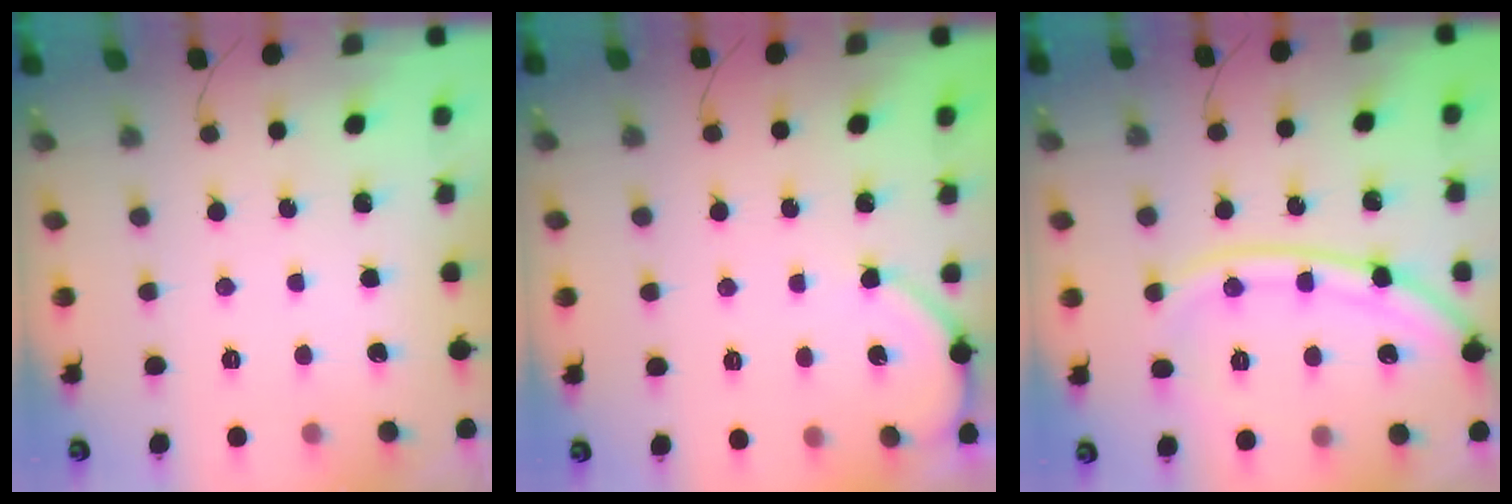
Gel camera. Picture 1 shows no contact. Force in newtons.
{"total": 2.9, "press": 2.9, "slide": 0.3}
{"total": 14.7, "press": 14.6, "slide": 1.7}